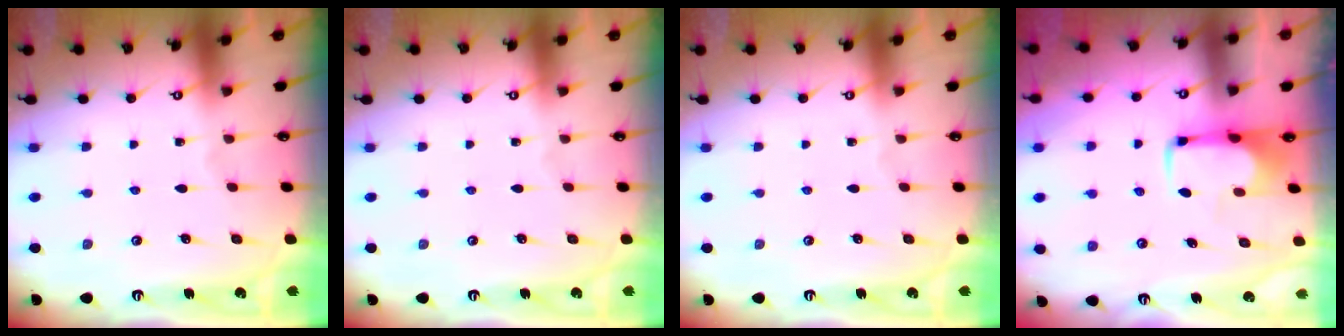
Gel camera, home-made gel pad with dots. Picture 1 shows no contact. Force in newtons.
{"total": 0.0}
{"total": 0.0}
{"total": 2.1, "press": 2.0, "slide": 0.4}